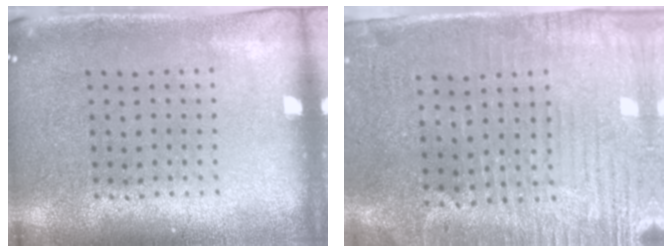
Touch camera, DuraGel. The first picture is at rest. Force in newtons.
{"total": 3.2, "press": 2.9, "slide": 1.4}